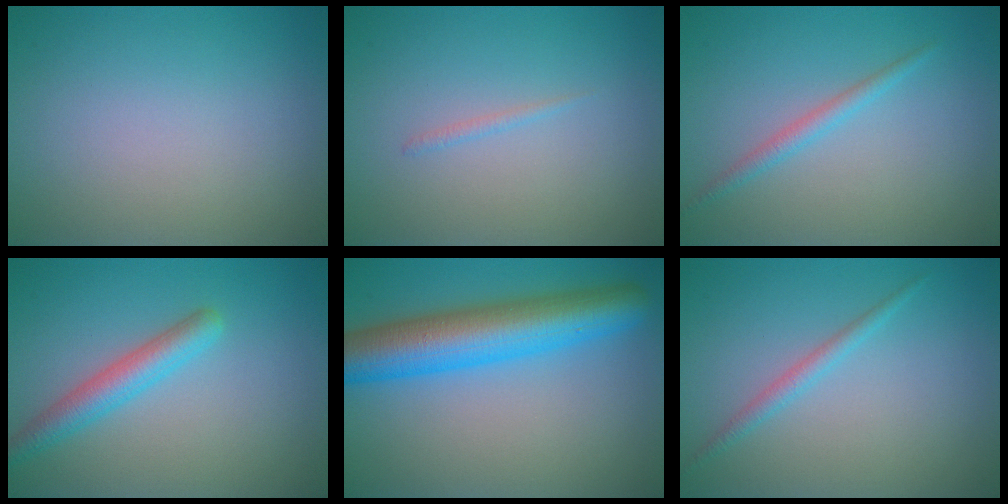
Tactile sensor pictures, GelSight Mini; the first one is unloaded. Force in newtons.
{"total": 0.6, "press": 0.5, "slide": 0.1}
{"total": 1.5, "press": 1.5, "slide": 0.1}
{"total": 3.2, "press": 3.2, "slide": 0.1}
{"total": 8.6, "press": 8.6, "slide": 0.4}
{"total": 1.4, "press": 1.4, "slide": 0.1}